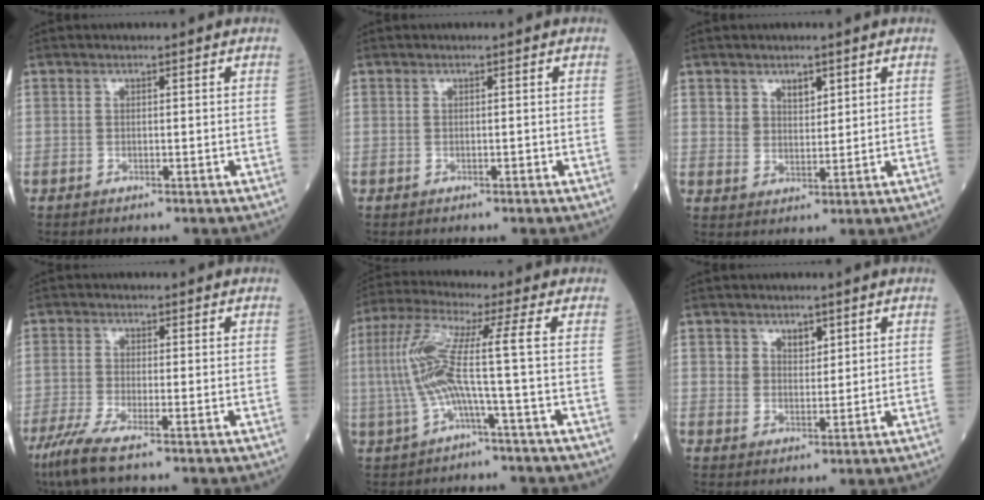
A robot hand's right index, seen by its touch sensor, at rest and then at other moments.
{"total": 0.0}
{"total": 3.5, "force": [2.1, 2.3, 1.7], "torque": [-0.029, -0.001, 0.042]}
{"total": 6.0, "force": [-4.0, 0.6, 4.5], "torque": [-0.100, -0.021, -0.075]}
{"total": 9.4, "force": [-0.9, -0.8, 9.3], "torque": [-0.214, 0.022, -0.022]}
{"total": 3.2, "force": [1.7, 2.3, 1.4], "torque": [-0.021, -0.001, 0.032]}